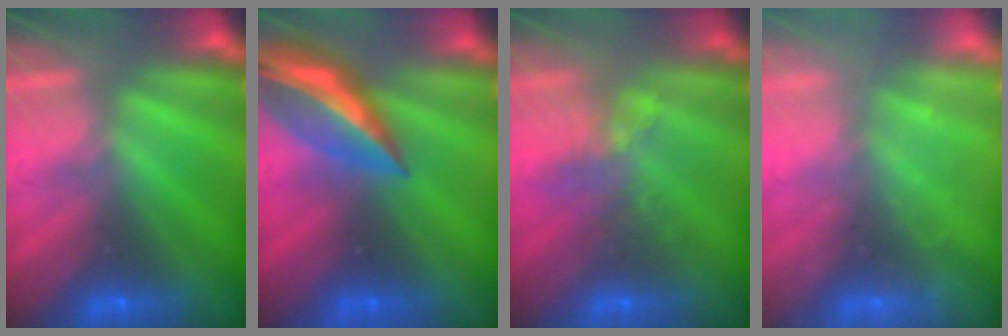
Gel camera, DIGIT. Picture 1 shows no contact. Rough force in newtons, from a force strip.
{"total": 7.8}
{"total": 2.6}
{"total": 2.3}